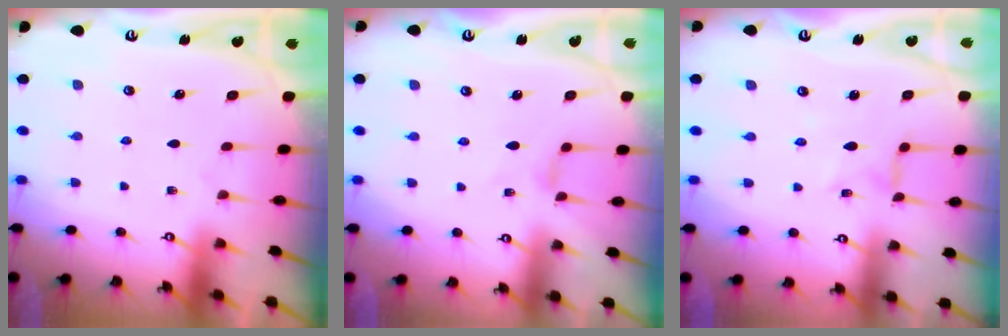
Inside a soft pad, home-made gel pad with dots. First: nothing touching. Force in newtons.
{"total": 1.4, "press": 1.3, "slide": 0.4}
{"total": 2.2, "press": 2.2, "slide": 0.3}